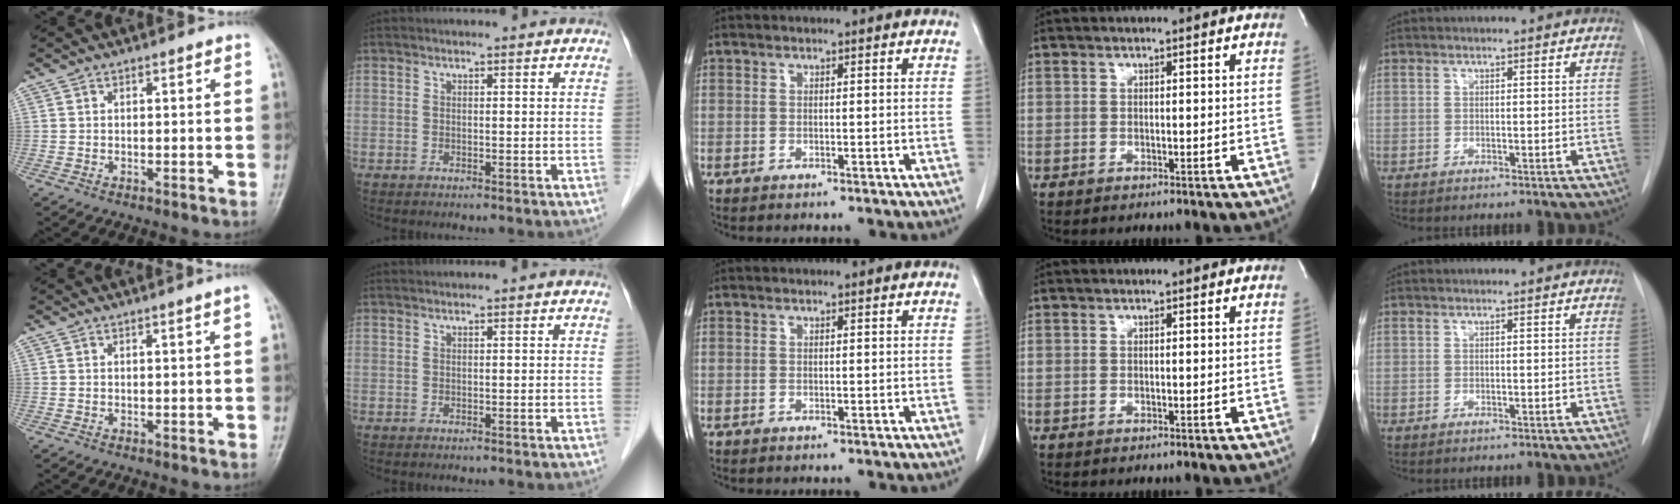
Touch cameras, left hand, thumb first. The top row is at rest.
{"thumb": {"total": 1.1, "force": [0.6, -0.4, 0.8], "torque": [-0.020, -0.005, 0.013]}}